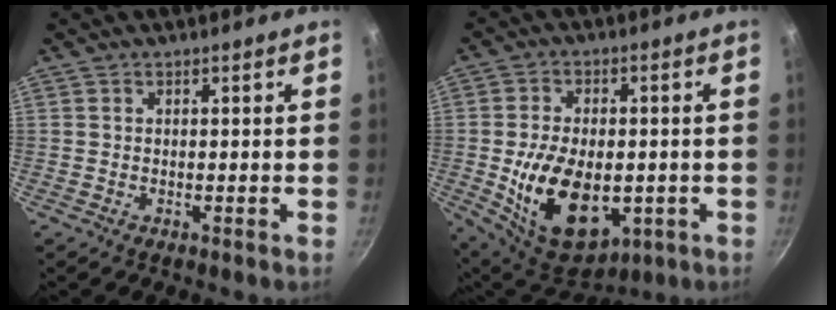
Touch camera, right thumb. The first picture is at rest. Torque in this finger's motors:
{"motor_torque": [-0.47, 1.25, 0.80, 0.90, 0.34]}